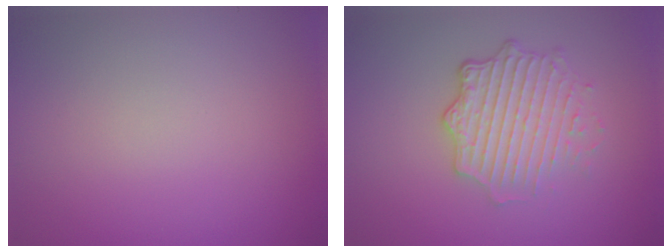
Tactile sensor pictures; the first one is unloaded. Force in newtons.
{"total": 4.9, "press": 3.5, "slide": 3.3}